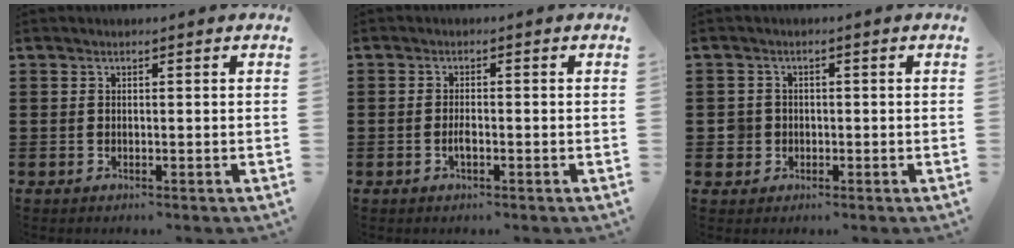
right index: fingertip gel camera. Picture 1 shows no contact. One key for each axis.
{"total": 1.8, "fx": -0.6, "fy": 0.6, "fz": 1.6, "tx": -0.031, "ty": 0.000, "tz": -0.011}
{"total": 2.4, "fx": -0.5, "fy": 2.3, "fz": 0.4, "tx": -0.014, "ty": 0.006, "tz": -0.014}